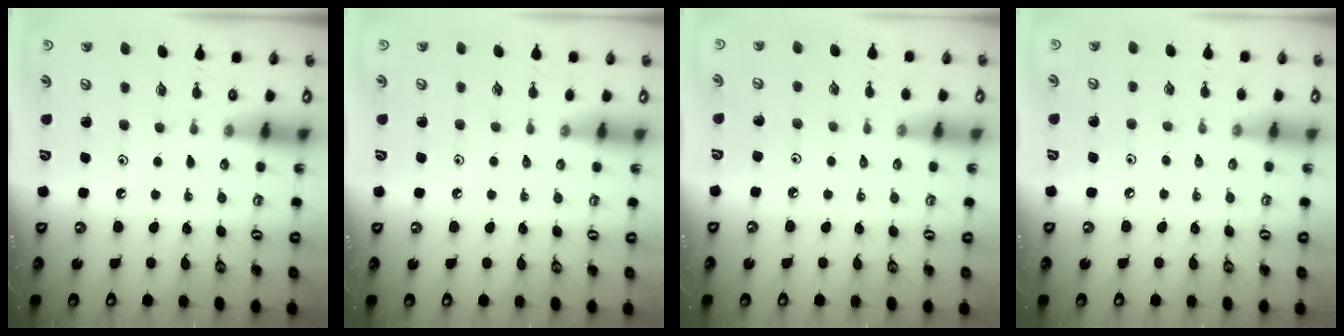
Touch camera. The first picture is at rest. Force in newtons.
{"total": 1.9, "press": 1.8, "slide": 0.3}
{"total": 2.6, "press": 2.6, "slide": 0.5}
{"total": 2.5, "press": 2.5, "slide": 0.5}